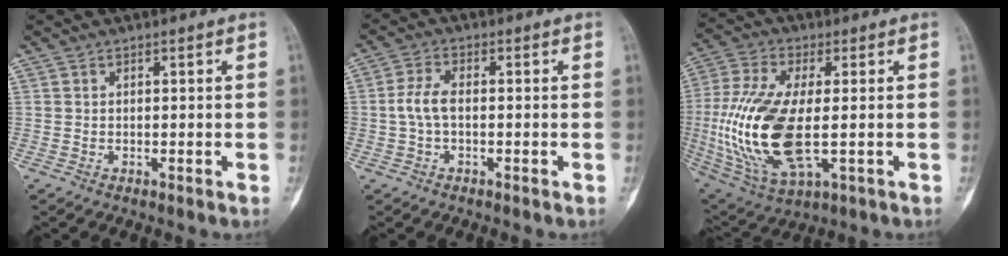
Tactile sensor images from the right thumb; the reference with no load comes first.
{"total": 4.4, "force": [-0.4, 2.3, 3.7], "torque": [-0.086, 0.013, -0.013]}
{"total": 20.3, "force": [-1.9, 8.8, 18.2], "torque": [-0.406, -0.008, -0.021]}